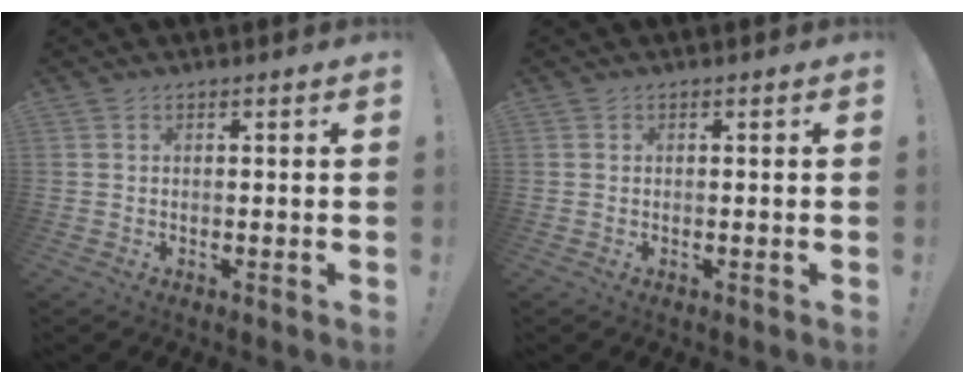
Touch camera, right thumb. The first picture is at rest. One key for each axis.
{"total": 0.0}